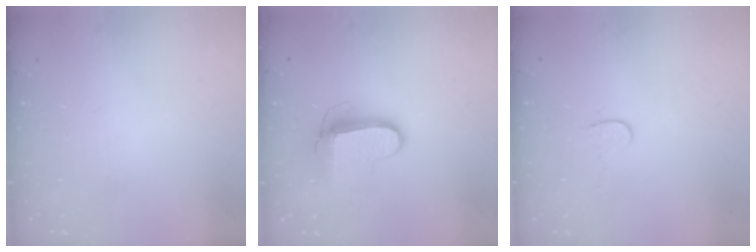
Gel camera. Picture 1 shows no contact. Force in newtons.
{"total": 8.9, "press": 8.9, "slide": 0.9}
{"total": 4.0, "press": 4.0, "slide": 0.3}